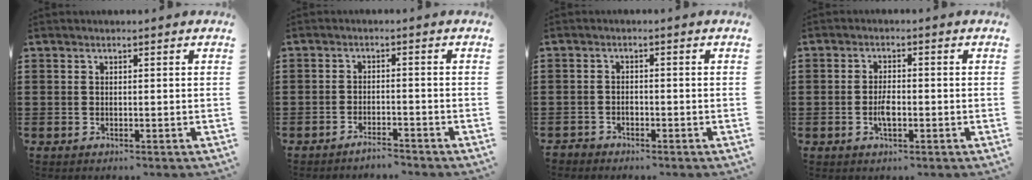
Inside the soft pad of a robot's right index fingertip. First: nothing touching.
{"total": 2.1, "force": [-2.1, 0.2, 0.4], "torque": [-0.011, 0.003, -0.041]}
{"total": 1.6, "force": [-1.4, 0.7, 0.1], "torque": [-0.008, 0.001, -0.029]}
{"total": 3.0, "force": [-0.8, 1.1, 2.7], "torque": [-0.056, -0.002, -0.017]}